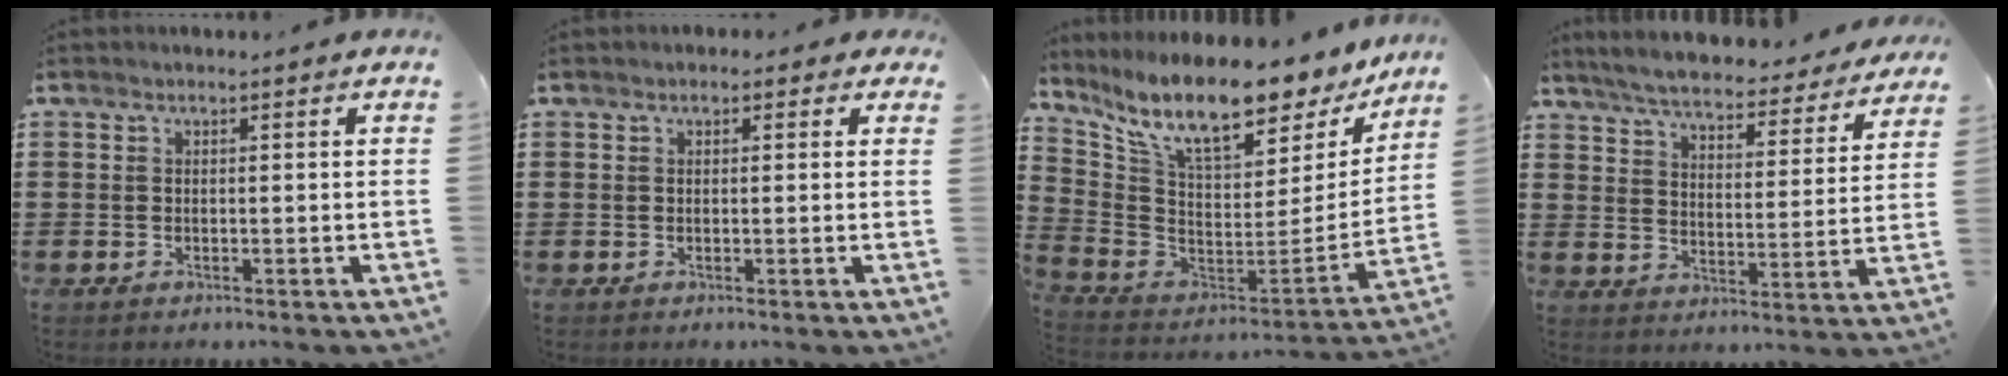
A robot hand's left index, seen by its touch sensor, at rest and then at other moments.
{"total": 1.1, "force": [0.3, 0.9, 0.5], "torque": [-0.005, 0.004, 0.002]}
{"total": 13.2, "force": [10.2, 3.0, 7.9], "torque": [-0.175, -0.074, 0.174]}
{"total": 5.8, "force": [5.6, 0.3, 1.6], "torque": [-0.060, -0.039, 0.095]}